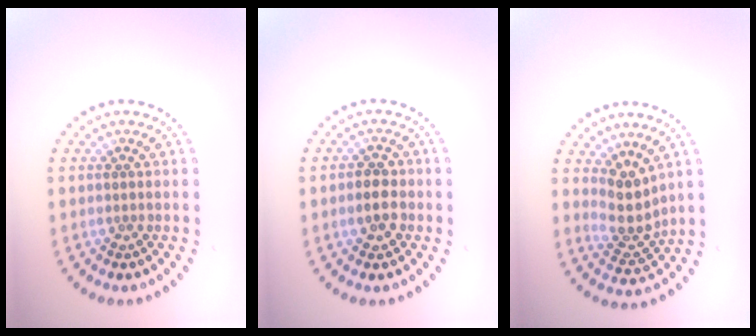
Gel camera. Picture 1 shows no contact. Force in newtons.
{"total": 2.5, "press": 2.4, "slide": 0.6}
{"total": 3.3, "press": 2.6, "slide": 2.0}